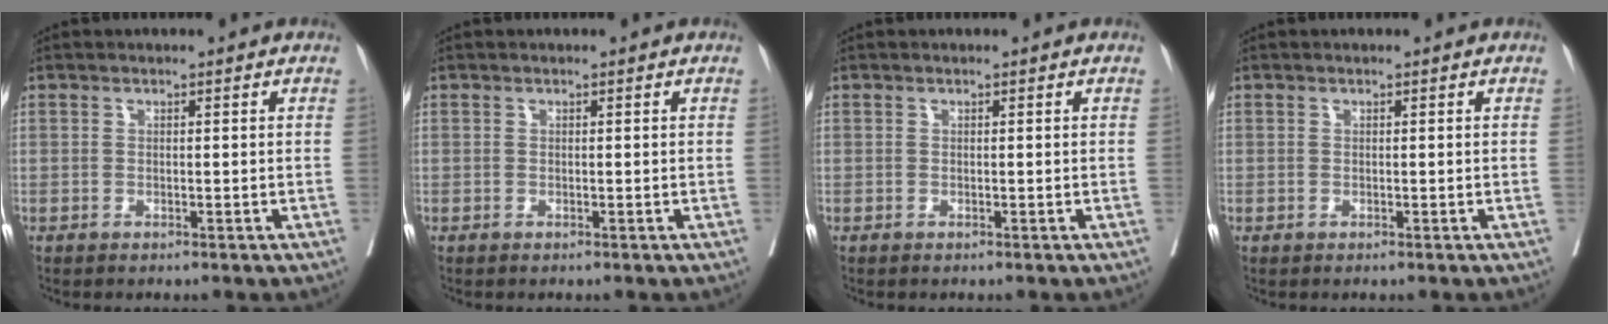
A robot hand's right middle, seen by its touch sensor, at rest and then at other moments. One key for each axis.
{"total": 0.0}
{"total": 0.0}
{"total": 0.0}